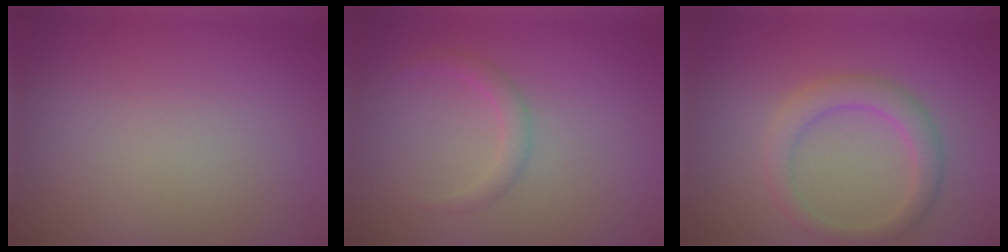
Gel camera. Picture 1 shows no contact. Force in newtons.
{"total": 1.4, "press": 1.4, "slide": 0.0}
{"total": 3.0, "press": 3.0, "slide": 0.0}